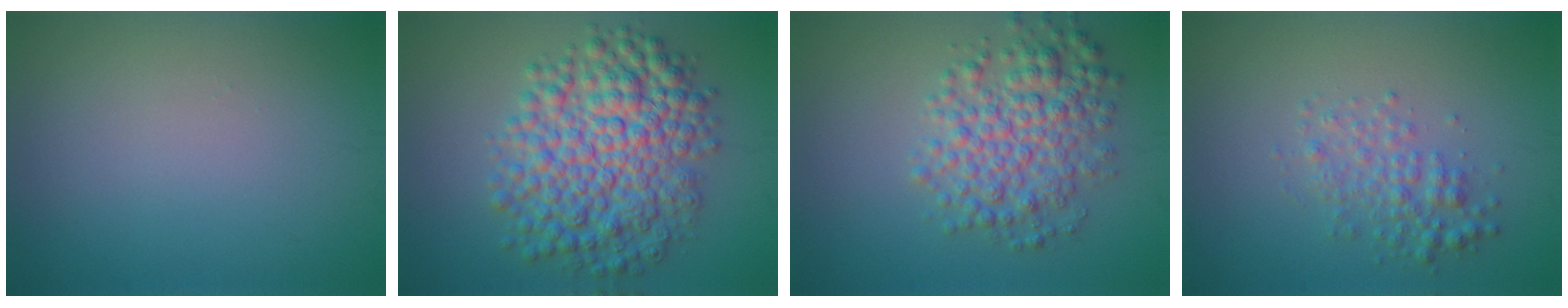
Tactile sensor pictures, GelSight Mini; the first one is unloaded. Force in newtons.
{"total": 9.1, "press": 9.1, "slide": 0.1}
{"total": 5.5, "press": 5.5, "slide": 0.1}
{"total": 2.6, "press": 2.6, "slide": 0.1}